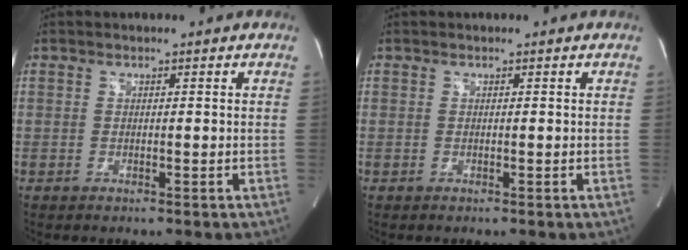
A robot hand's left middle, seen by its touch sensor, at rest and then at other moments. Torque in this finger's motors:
{"motor_torque": [-0.24, 0.20, 0.03, 0.01]}